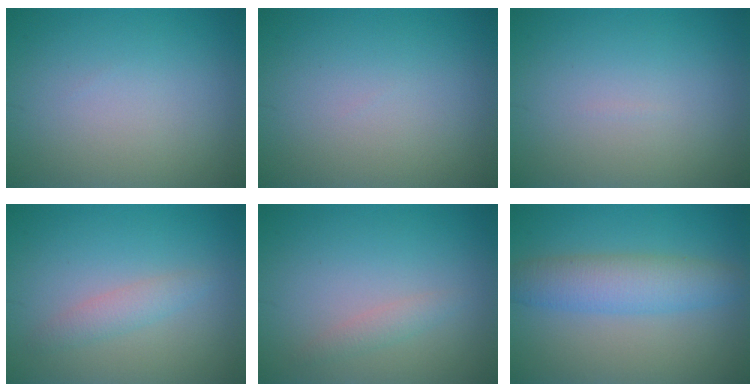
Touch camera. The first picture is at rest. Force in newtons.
{"total": 0.0}
{"total": 0.0}
{"total": 1.7, "press": 1.7, "slide": 0.1}
{"total": 1.2, "press": 1.2, "slide": 0.1}
{"total": 4.5, "press": 4.5, "slide": 0.1}